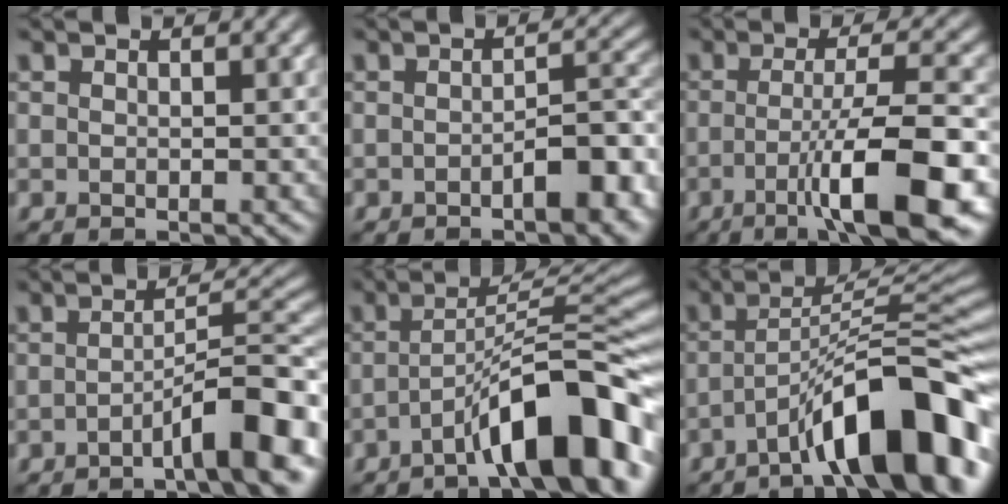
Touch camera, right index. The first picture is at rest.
{"total": 4.8, "force": [-2.2, 1.6, 4.0], "torque": [-0.054, 0.011, -0.032]}
{"total": 9.9, "force": [-3.4, 2.0, 9.1], "torque": [-0.128, 0.006, -0.062]}
{"total": 7.5, "force": [-3.4, 1.3, 6.6], "torque": [-0.086, 0.019, -0.058]}
{"total": 10.6, "force": [-5.3, 2.4, 8.9], "torque": [-0.119, 0.025, -0.089]}
{"total": 11.7, "force": [-6.4, 2.7, 9.5], "torque": [-0.125, 0.023, -0.104]}